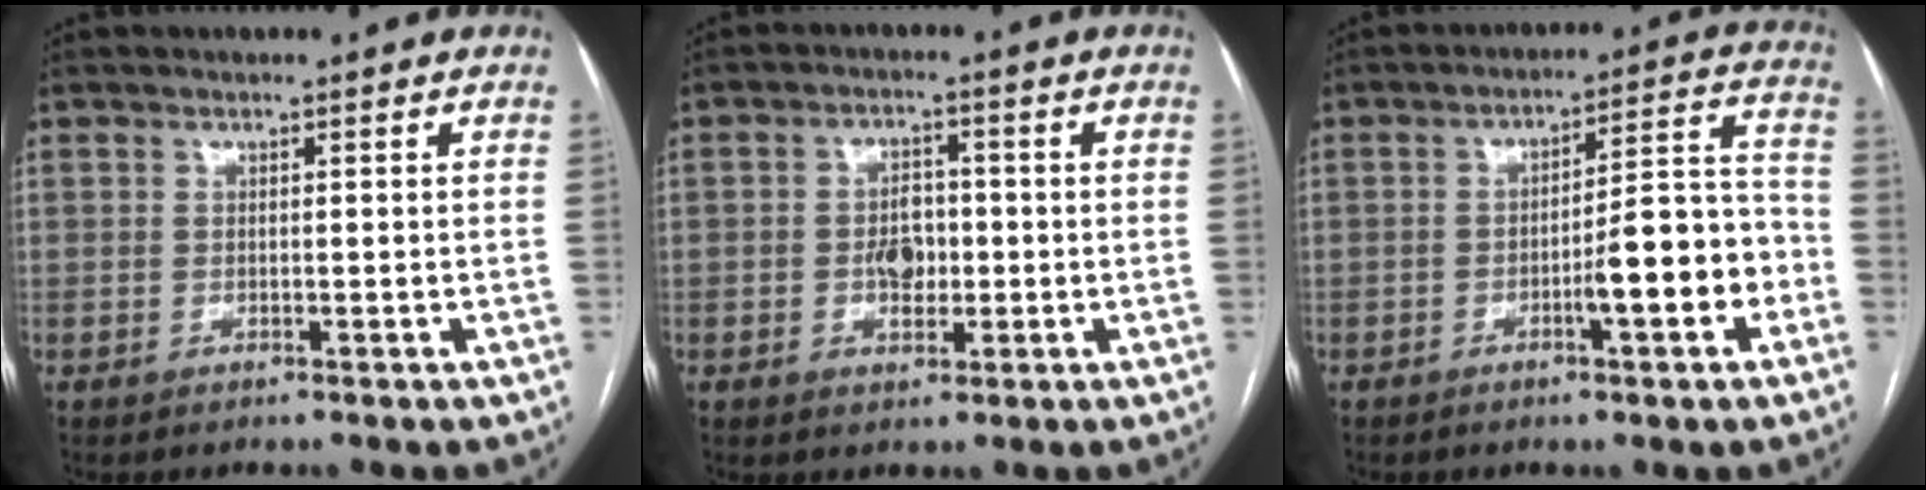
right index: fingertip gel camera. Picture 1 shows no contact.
{"total": 4.6, "force": [-0.6, 3.0, 3.5], "torque": [-0.058, 0.007, -0.008]}
{"total": 12.5, "force": [-4.3, 1.9, 11.6], "torque": [-0.163, 0.027, -0.062]}